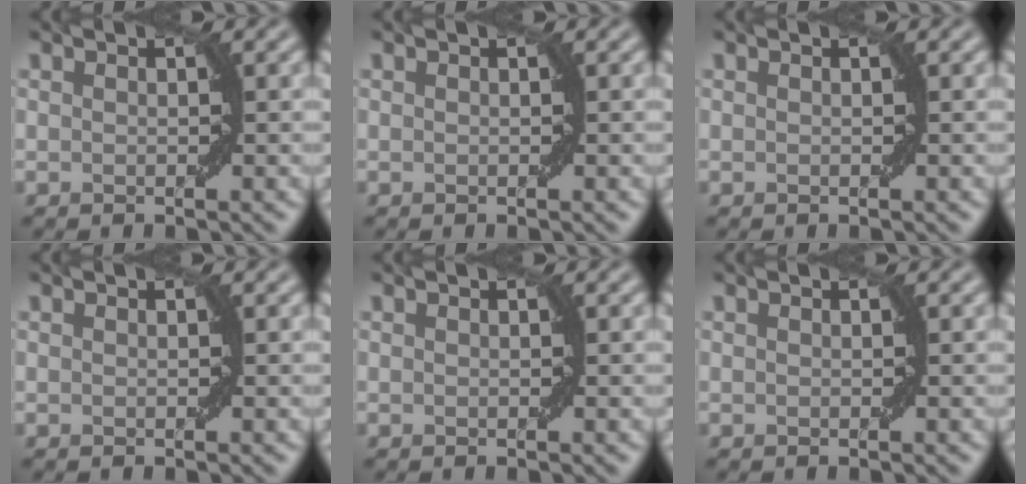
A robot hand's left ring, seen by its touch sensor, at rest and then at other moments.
{"total": 0.0}
{"total": 0.0}
{"total": 0.0}
{"total": 0.0}
{"total": 0.0}